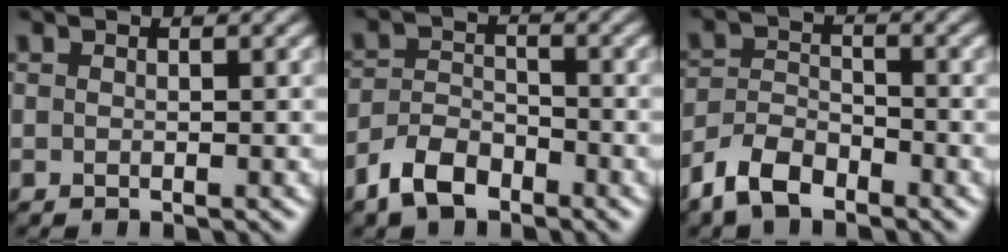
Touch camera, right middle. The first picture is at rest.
{"total": 3.9, "force": [-2.7, 2.0, 1.9], "torque": [-0.037, 0.002, -0.061]}
{"total": 4.2, "force": [-3.0, 2.0, 2.0], "torque": [-0.039, 0.000, -0.069]}